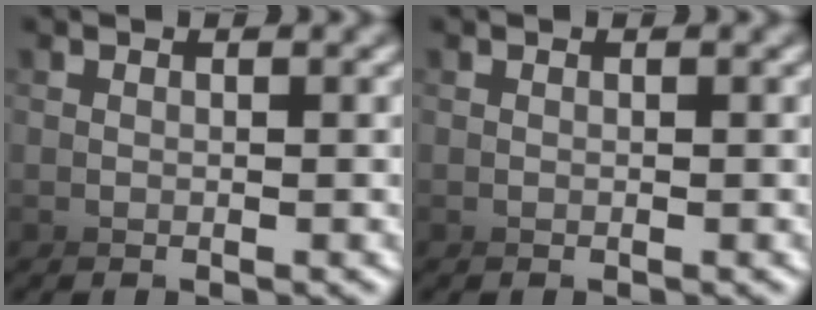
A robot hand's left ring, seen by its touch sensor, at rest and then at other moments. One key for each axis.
{"total": 0.0}